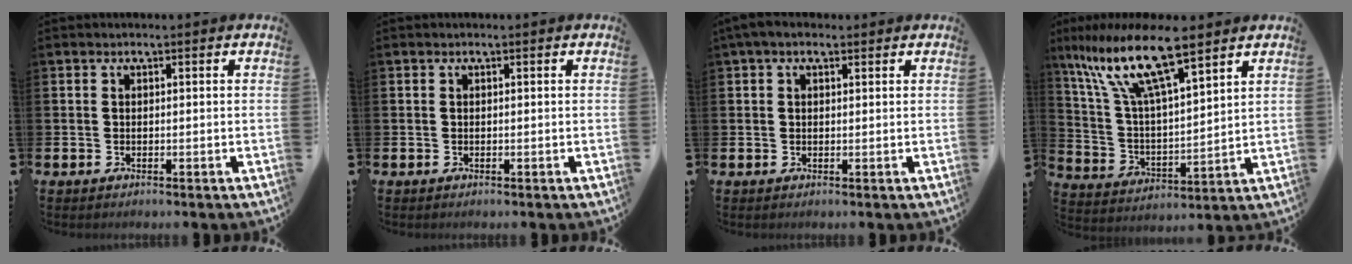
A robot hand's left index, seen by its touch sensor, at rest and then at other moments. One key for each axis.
{"total": 0.0}
{"total": 2.3, "fx": 1.4, "fy": 1.2, "fz": 1.4, "tx": -0.019, "ty": 0.007, "tz": 0.022}
{"total": 12.6, "fx": 9.4, "fy": 3.1, "fz": 7.8, "tx": -0.177, "ty": -0.037, "tz": 0.160}